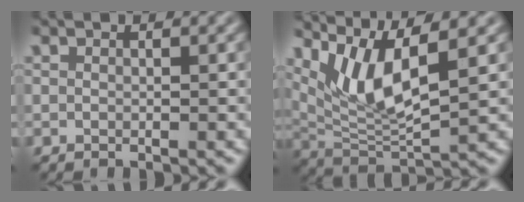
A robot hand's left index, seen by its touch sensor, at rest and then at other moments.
{"total": 6.2, "force": [2.5, 1.4, 5.5], "torque": [-0.104, -0.011, 0.059]}